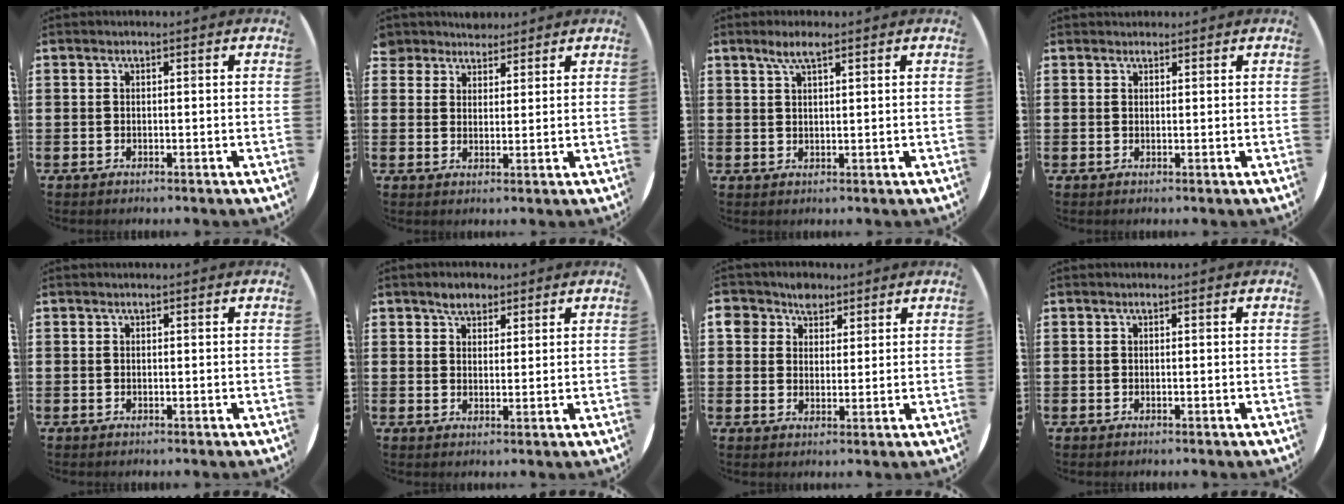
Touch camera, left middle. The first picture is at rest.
{"total": 4.4, "force": [4.1, 1.8, -0.2], "torque": [-0.004, -0.008, 0.079]}
{"total": 3.3, "force": [2.3, 0.7, 2.3], "torque": [-0.049, 0.006, 0.040]}
{"total": 1.1, "force": [1.0, 0.4, -0.1], "torque": [0.009, -0.001, 0.018]}
{"total": 0.0}
{"total": 2.8, "force": [2.3, 1.4, 0.7], "torque": [-0.001, -0.001, 0.041]}
{"total": 4.4, "force": [3.2, 3.1, 0.5], "torque": [-0.018, 0.007, 0.058]}
{"total": 0.0}